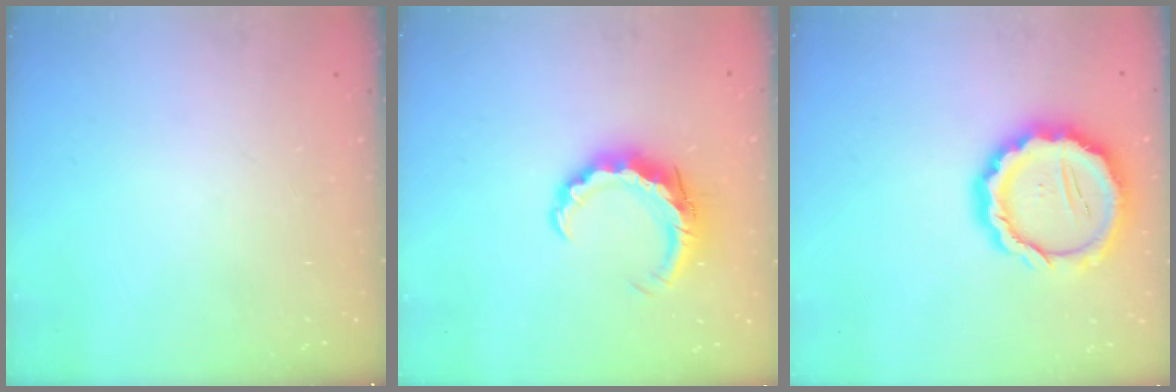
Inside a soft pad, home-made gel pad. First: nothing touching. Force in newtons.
{"total": 7.4, "press": 7.4, "slide": 0.3}
{"total": 15.8, "press": 15.5, "slide": 3.2}